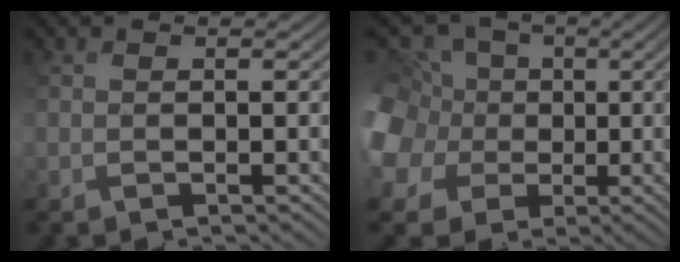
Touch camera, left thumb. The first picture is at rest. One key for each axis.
{"total": 9.5, "fx": -0.2, "fy": 9.2, "fz": 2.5, "tx": -0.137, "ty": 0.006, "tz": -0.015}